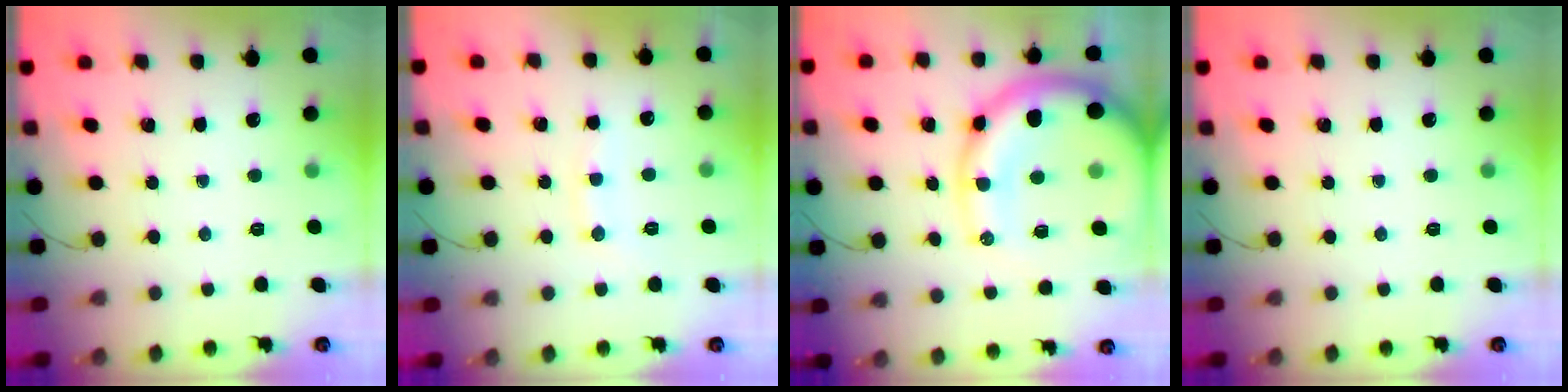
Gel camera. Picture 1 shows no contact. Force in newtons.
{"total": 6.7, "press": 6.6, "slide": 1.2}
{"total": 19.6, "press": 19.2, "slide": 3.7}
{"total": 0.0}